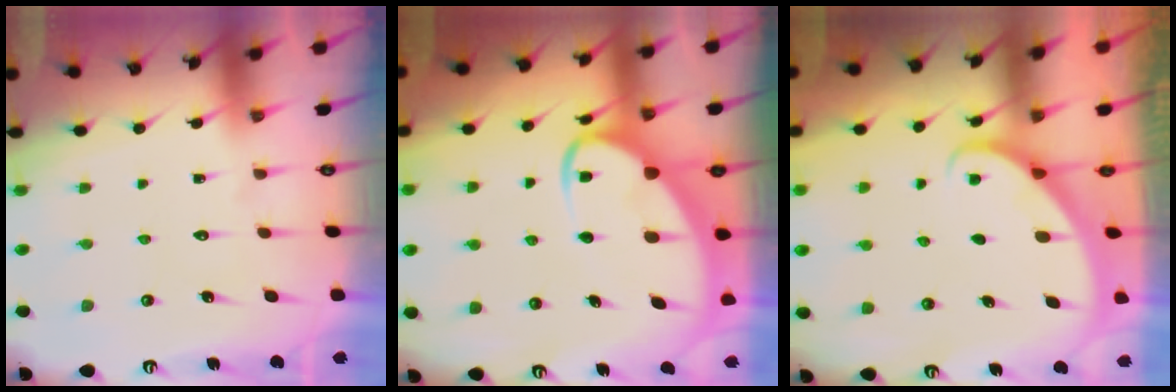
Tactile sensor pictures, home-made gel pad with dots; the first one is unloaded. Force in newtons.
{"total": 7.1, "press": 7.0, "slide": 0.6}
{"total": 2.1, "press": 2.1, "slide": 0.1}